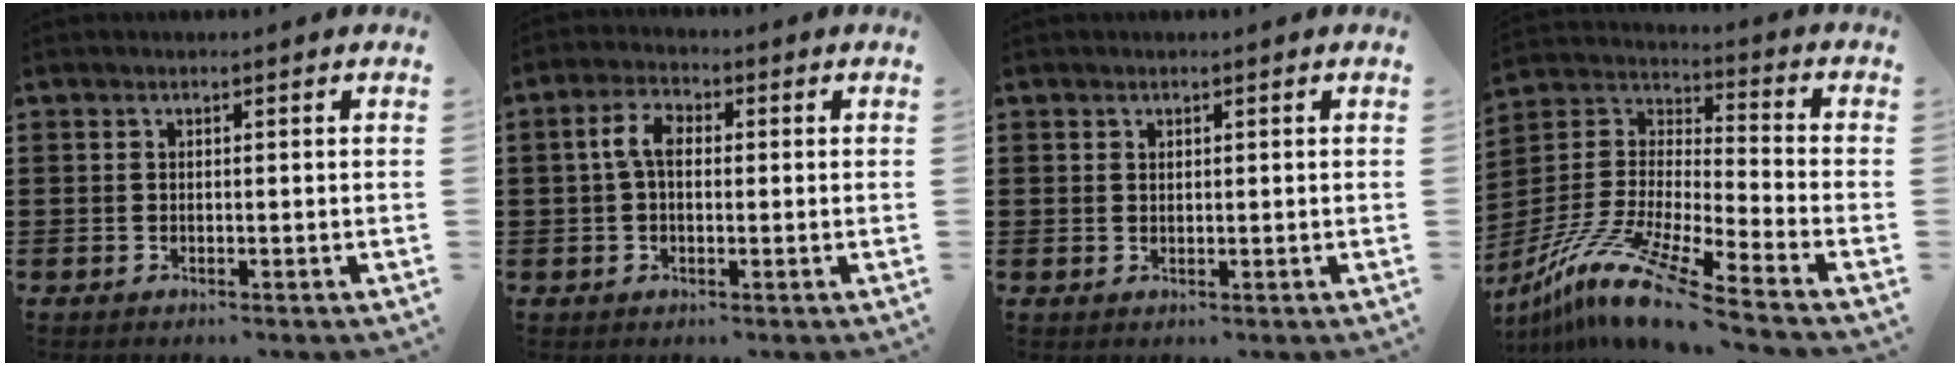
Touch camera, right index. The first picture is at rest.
{"total": 4.6, "force": [0.3, 2.6, 3.9], "torque": [-0.091, 0.006, -0.002]}
{"total": 0.6, "force": [0.4, 0.4, 0.2], "torque": [-0.004, 0.001, 0.009]}
{"total": 12.1, "force": [-10.1, -0.1, 6.6], "torque": [-0.147, -0.004, -0.207]}